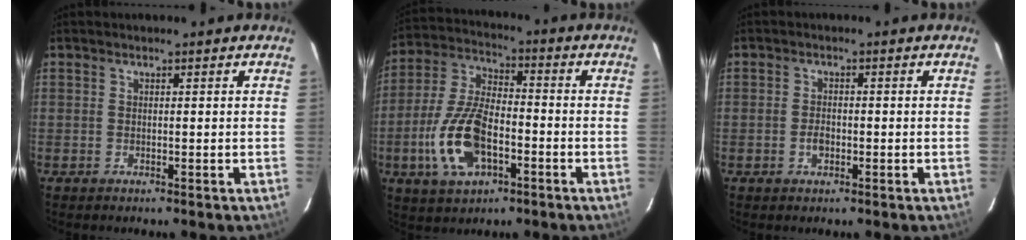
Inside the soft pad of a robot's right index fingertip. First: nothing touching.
{"total": 14.6, "force": [-5.1, 7.3, 11.6], "torque": [-0.253, 0.003, -0.091]}
{"total": 2.4, "force": [-0.9, 1.6, 1.6], "torque": [-0.031, 0.003, -0.015]}